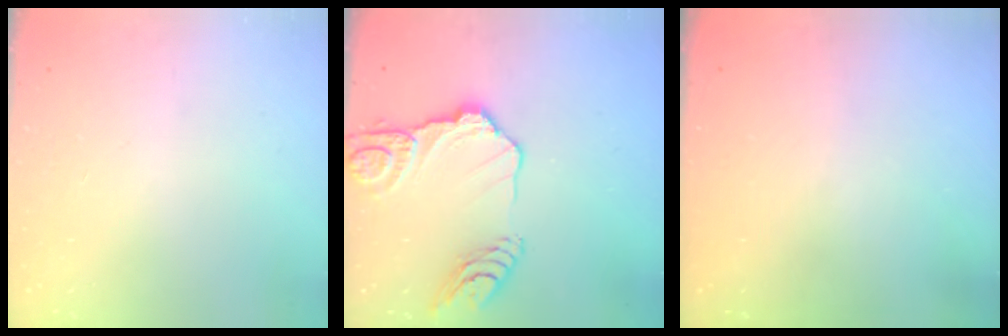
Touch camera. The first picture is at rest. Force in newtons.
{"total": 15.4, "press": 15.3, "slide": 2.0}
{"total": 0.0}